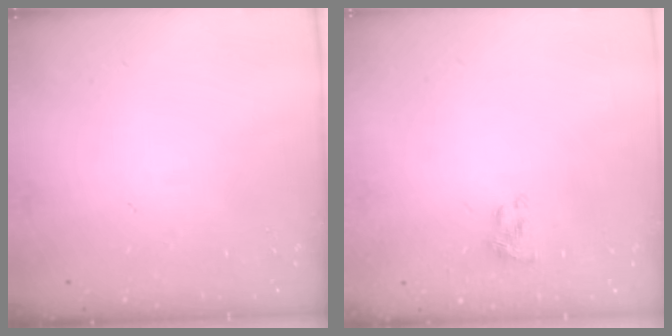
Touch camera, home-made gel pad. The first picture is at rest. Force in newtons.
{"total": 1.1, "press": 1.0, "slide": 0.5}